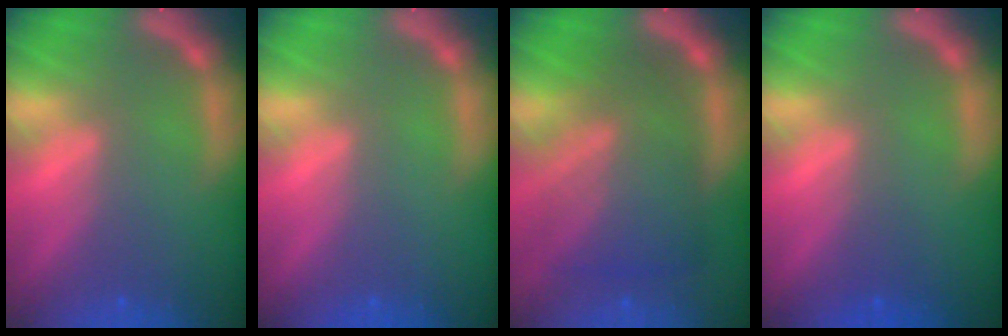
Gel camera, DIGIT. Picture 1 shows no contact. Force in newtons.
{"total": 0.0}
{"total": 8.6}
{"total": 1.0}